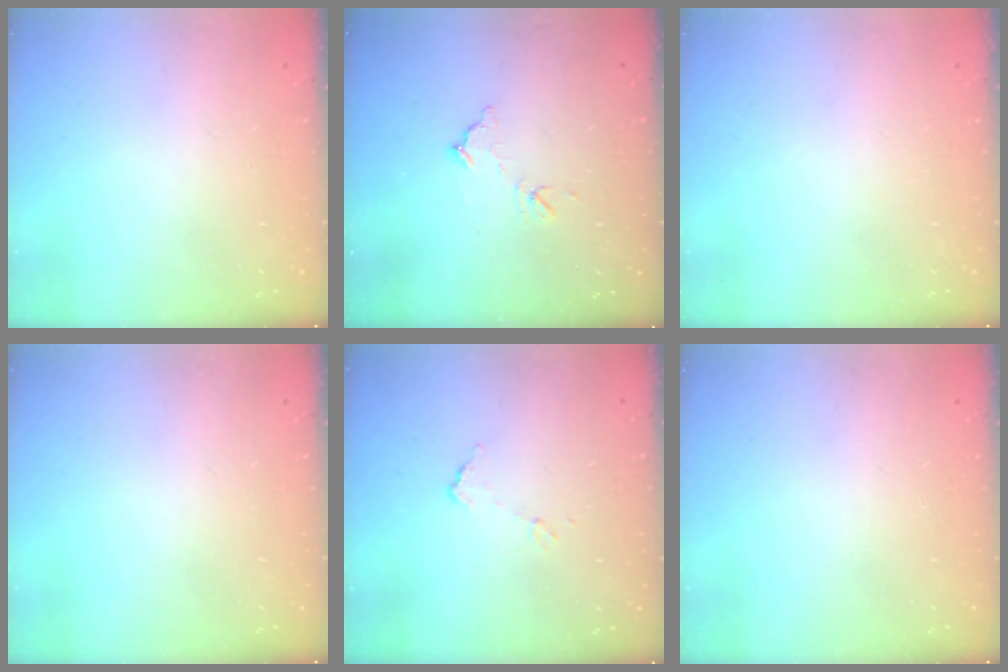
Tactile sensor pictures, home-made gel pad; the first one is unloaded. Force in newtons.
{"total": 8.1, "press": 8.1, "slide": 0.3}
{"total": 0.0}
{"total": 0.0}
{"total": 4.8, "press": 4.8, "slide": 0.2}
{"total": 0.0}